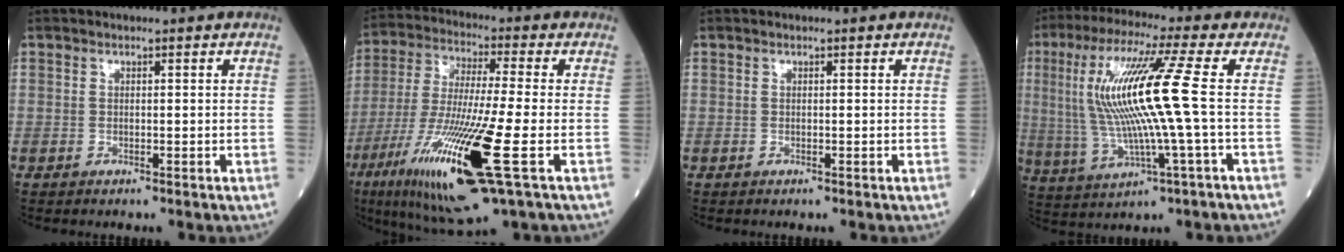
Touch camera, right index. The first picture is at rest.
{"total": 19.5, "force": [-7.6, 1.1, 17.9], "torque": [-0.374, -0.048, -0.138]}
{"total": 0.0}
{"total": 14.7, "force": [1.1, -0.5, 14.6], "torque": [-0.309, 0.010, 0.018]}